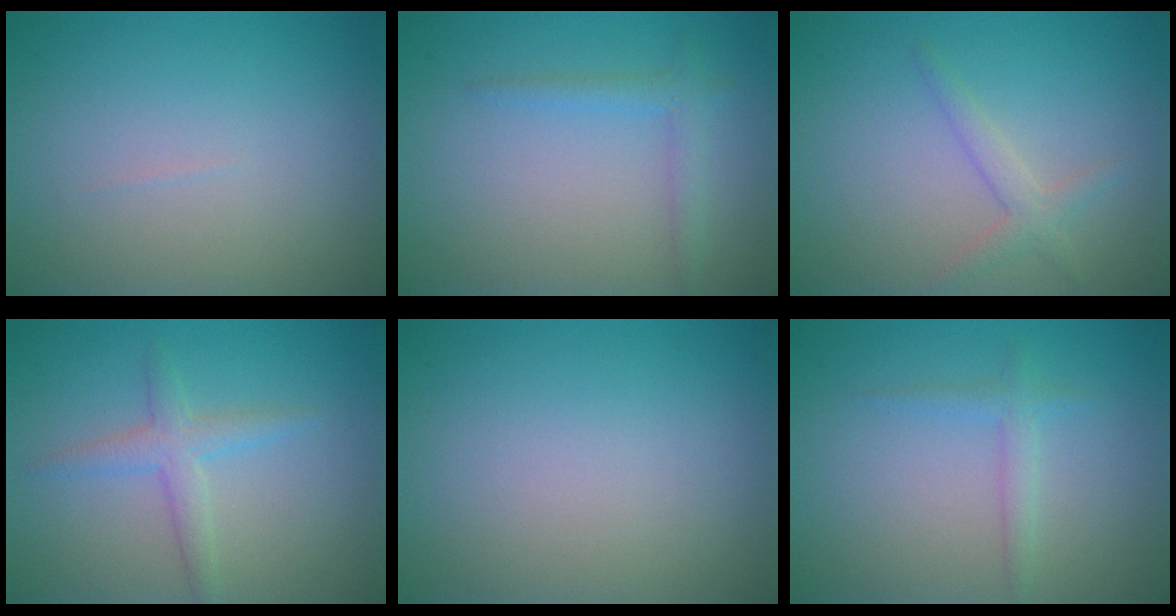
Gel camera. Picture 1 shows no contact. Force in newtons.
{"total": 1.7, "press": 1.7, "slide": 0.1}
{"total": 1.8, "press": 1.8, "slide": 0.1}
{"total": 2.3, "press": 2.3, "slide": 0.0}
{"total": 0.0}
{"total": 1.4, "press": 1.4, "slide": 0.0}